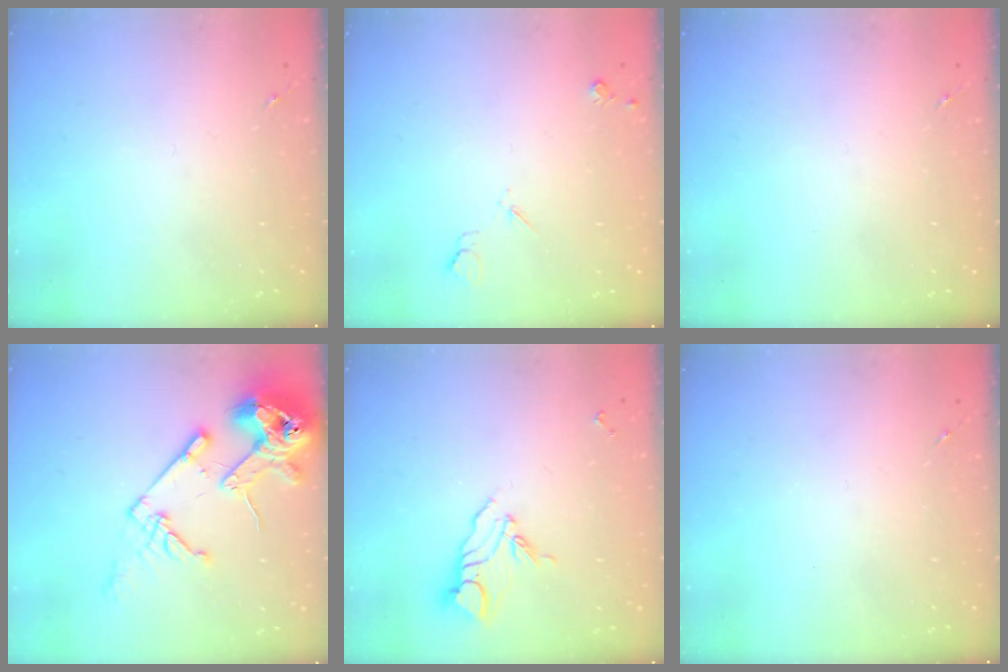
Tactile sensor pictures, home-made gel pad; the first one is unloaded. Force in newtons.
{"total": 4.1, "press": 4.0, "slide": 0.7}
{"total": 0.0}
{"total": 18.6, "press": 18.4, "slide": 2.2}
{"total": 8.5, "press": 8.4, "slide": 0.9}
{"total": 0.0}